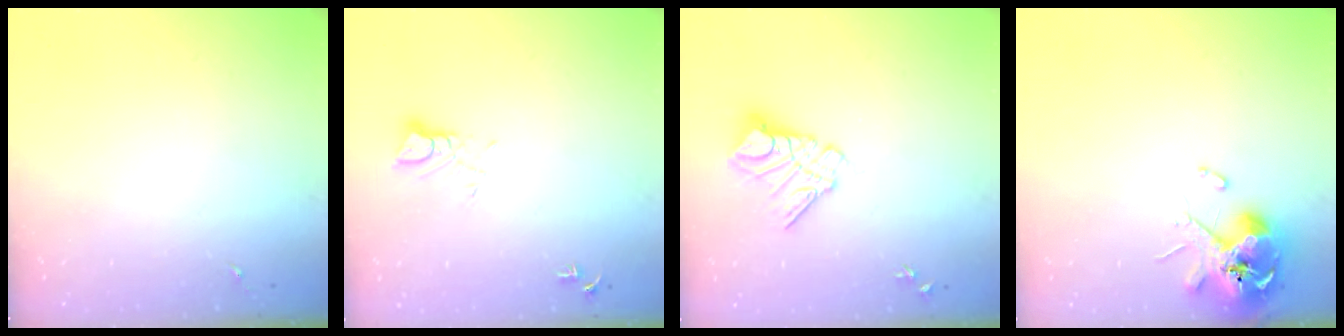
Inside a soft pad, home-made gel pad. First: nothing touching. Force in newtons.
{"total": 3.8, "press": 3.8, "slide": 0.2}
{"total": 11.6, "press": 11.6, "slide": 1.2}
{"total": 10.5, "press": 10.4, "slide": 1.6}